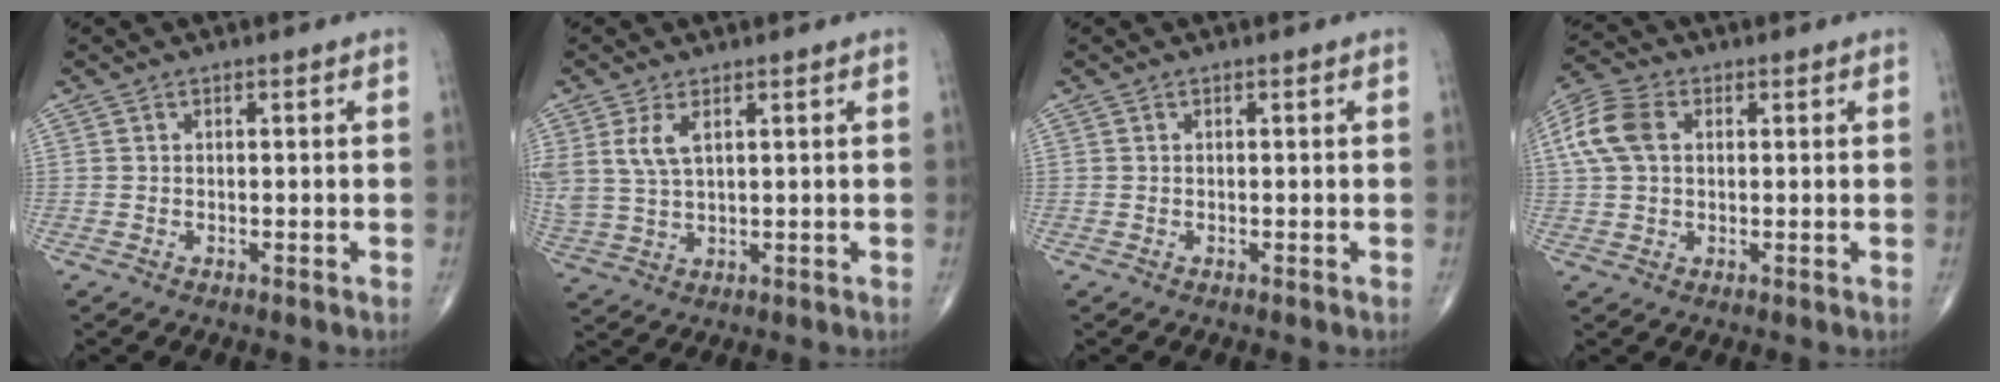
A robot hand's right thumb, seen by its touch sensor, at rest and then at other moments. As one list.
[{"total": 5.8, "force": [2.4, 2.8, 4.6], "torque": [-0.109, -0.003, 0.058]}, {"total": 0.0}, {"total": 8.8, "force": [1.9, 5.9, 6.2], "torque": [-0.142, 0.020, 0.033]}]